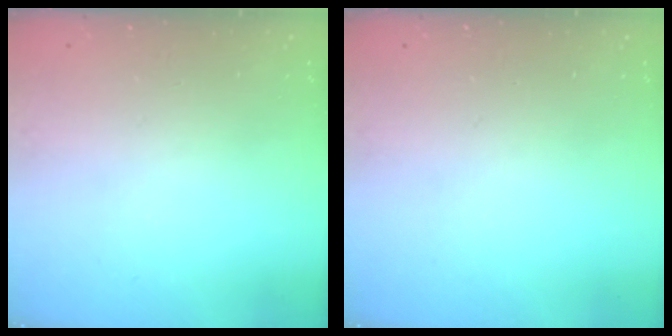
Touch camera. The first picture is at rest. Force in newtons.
{"total": 0.0}